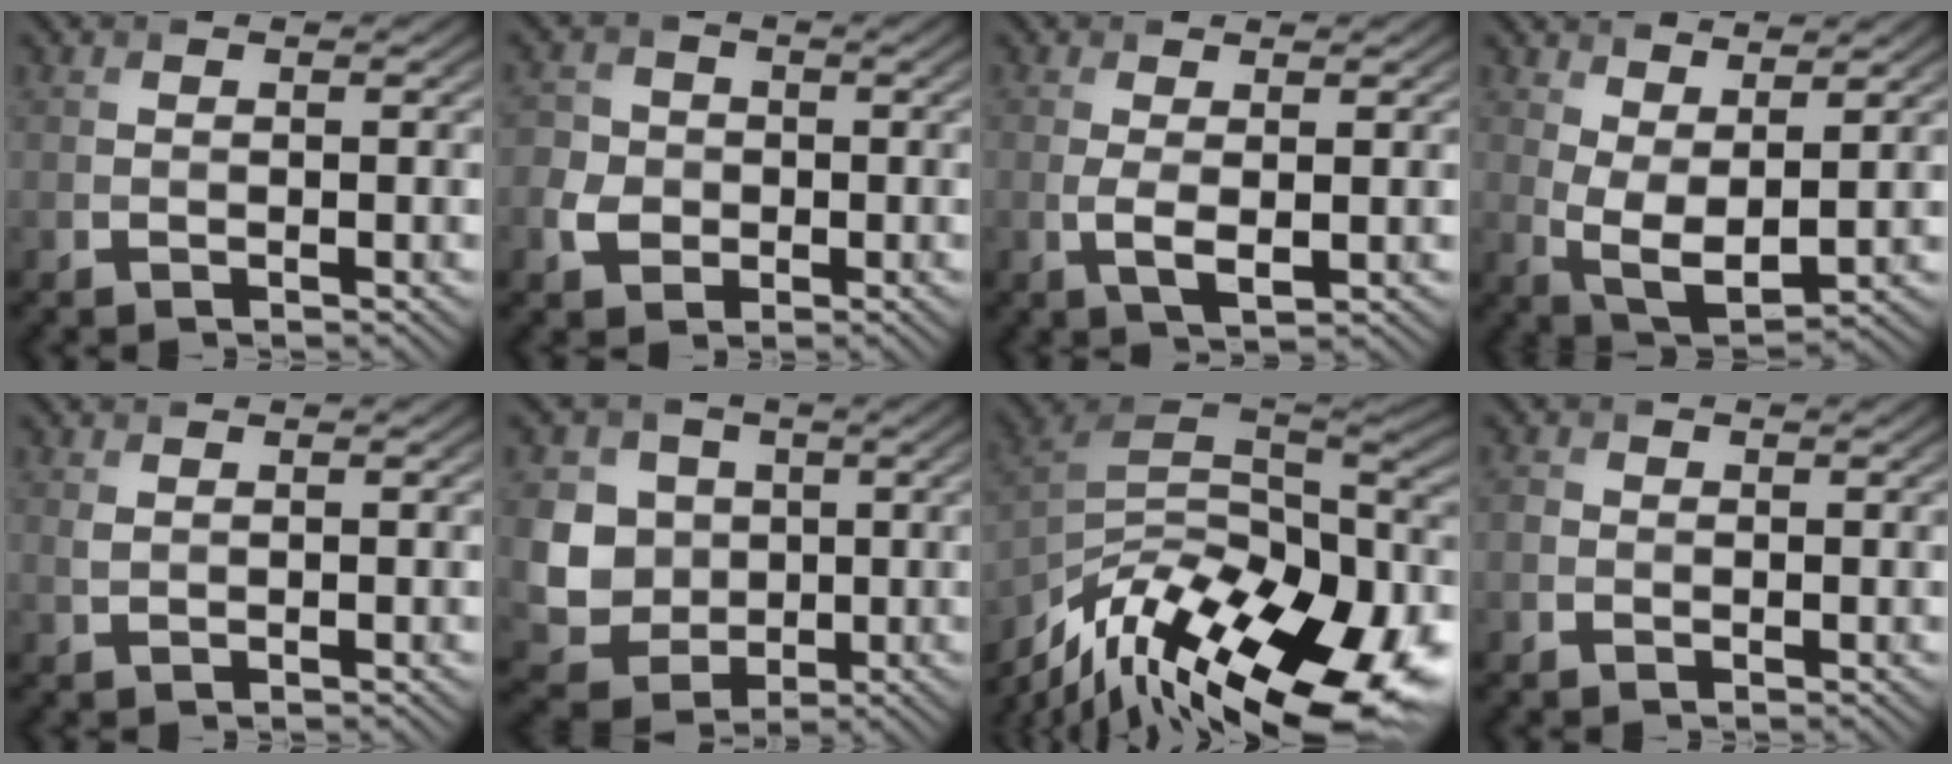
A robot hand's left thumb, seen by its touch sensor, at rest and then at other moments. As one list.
[{"total": 3.4, "force": [-0.8, 3.0, 1.2], "torque": [-0.022, -0.004, -0.019]}, {"total": 2.4, "force": [0.2, 0.6, 2.3], "torque": [-0.052, -0.004, 0.006]}, {"total": 6.2, "force": [2.8, 2.6, 4.8], "torque": [-0.108, -0.003, 0.055]}, {"total": 0.8, "force": [0.5, 0.4, 0.5], "torque": [-0.019, 0.000, 0.013]}, {"total": 8.3, "force": [0.7, 7.6, 3.4], "torque": [-0.099, -0.015, 0.003]}, {"total": 19.2, "force": [-12.7, 7.3, 12.4], "torque": [-0.271, -0.017, -0.200]}, {"total": 1.1, "force": [-0.2, 1.1, 0.3], "torque": [-0.006, -0.005, -0.008]}]